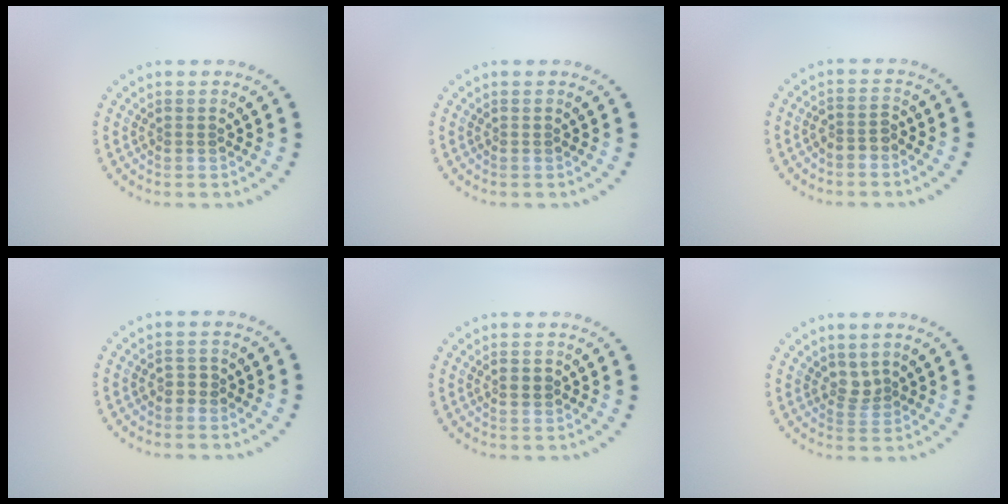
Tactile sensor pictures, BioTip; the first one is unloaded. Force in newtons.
{"total": 0.0}
{"total": 1.6, "press": 1.3, "slide": 0.8}
{"total": 0.7, "press": 0.5, "slide": 0.4}
{"total": 1.3, "press": 1.3, "slide": 0.0}
{"total": 1.3, "press": 1.0, "slide": 0.8}